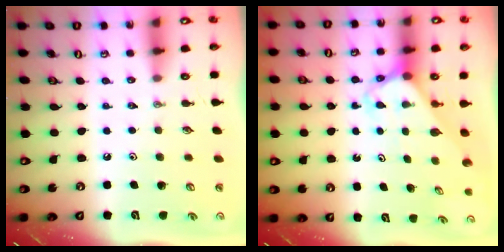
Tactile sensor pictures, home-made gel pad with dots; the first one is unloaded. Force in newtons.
{"total": 2.8, "press": 2.8, "slide": 0.2}